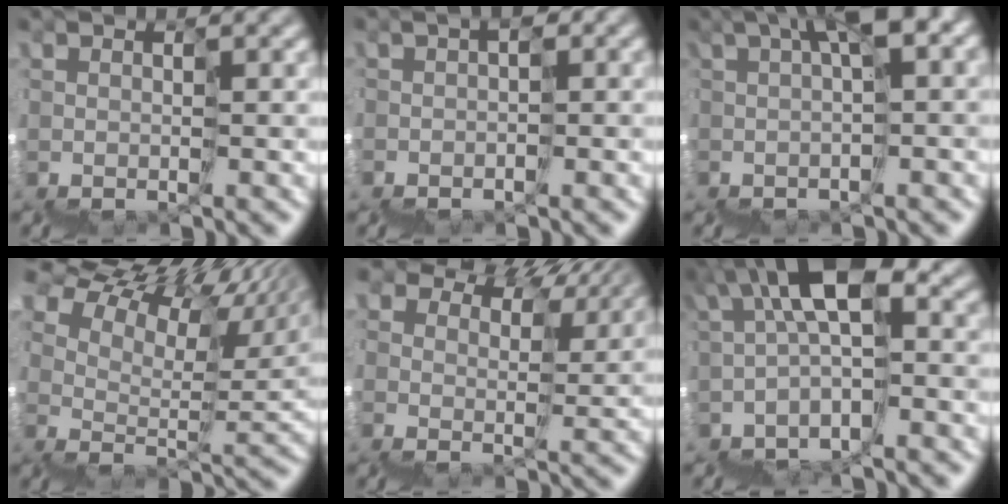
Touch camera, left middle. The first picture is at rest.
{"total": 1.6, "force": [-1.5, -0.1, 0.5], "torque": [-0.009, -0.007, -0.031]}
{"total": 5.6, "force": [1.2, 0.6, 5.5], "torque": [-0.087, 0.030, 0.021]}
{"total": 13.0, "force": [12.0, 3.3, 3.8], "torque": [-0.073, 0.075, 0.194]}
{"total": 12.1, "force": [9.1, 6.3, 4.8], "torque": [-0.111, 0.061, 0.152]}
{"total": 5.0, "force": [0.7, 1.8, 4.6], "torque": [-0.089, 0.036, -0.002]}